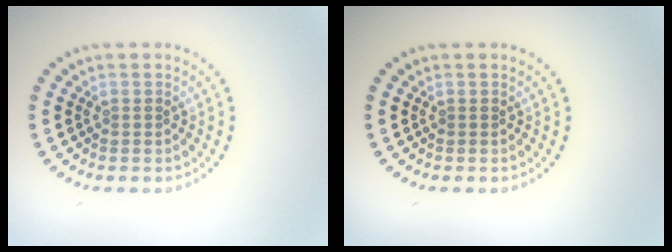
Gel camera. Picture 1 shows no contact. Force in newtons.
{"total": 0.0}